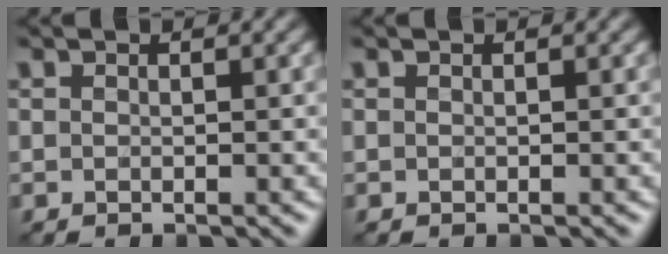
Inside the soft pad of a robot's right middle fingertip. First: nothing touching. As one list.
[{"total": 0.0}]